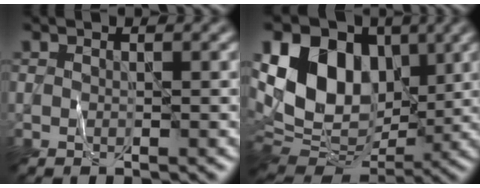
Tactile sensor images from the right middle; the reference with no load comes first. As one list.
[{"total": 12.4, "force": [3.6, 8.8, 7.9], "torque": [-0.146, 0.015, 0.057]}]